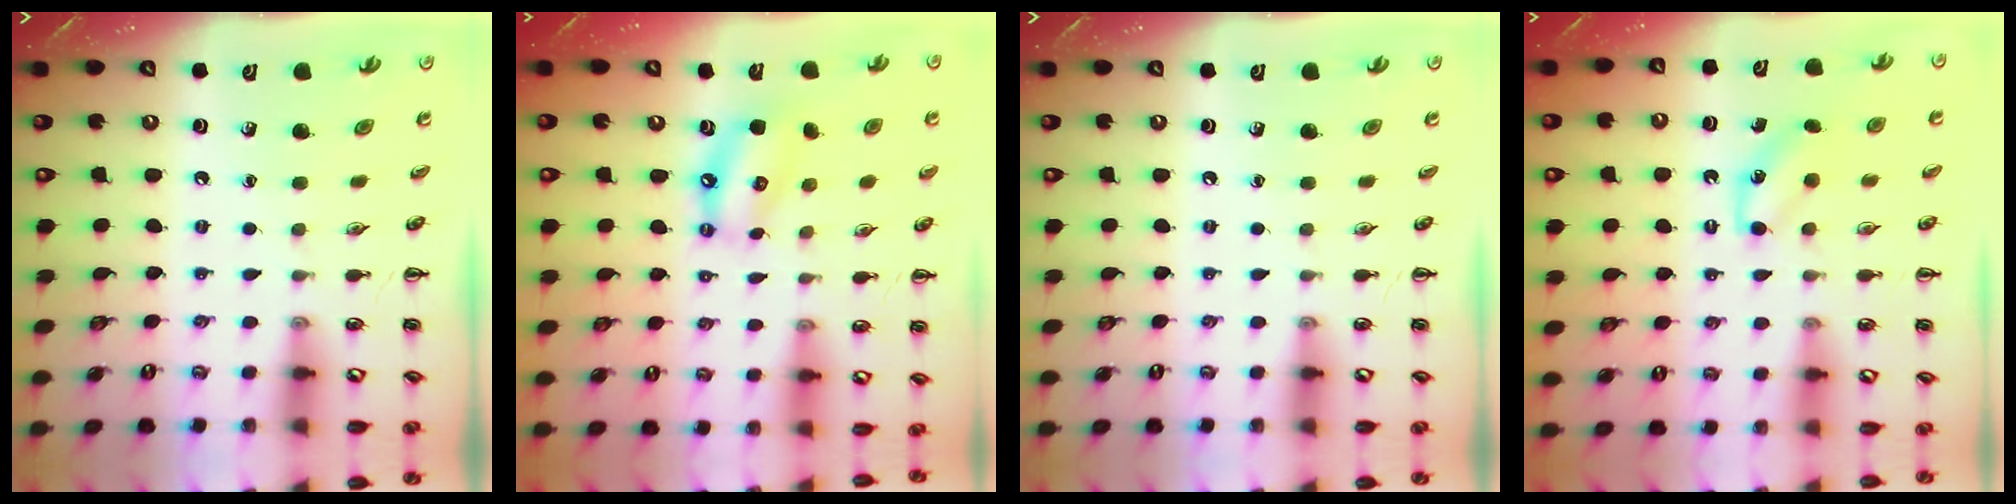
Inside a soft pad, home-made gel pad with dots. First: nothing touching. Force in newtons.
{"total": 11.7, "press": 11.3, "slide": 3.1}
{"total": 0.0}
{"total": 4.8, "press": 4.6, "slide": 1.4}